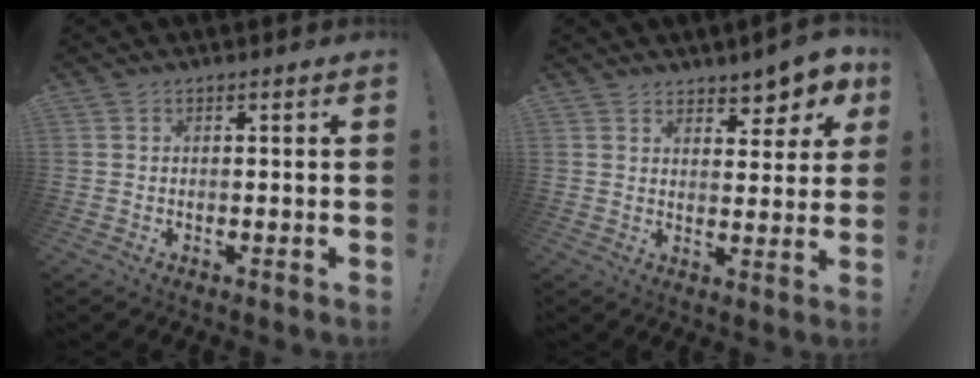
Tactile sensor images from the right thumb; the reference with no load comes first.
{"total": 6.4, "force": [5.3, 2.8, 2.3], "torque": [-0.015, -0.047, 0.093]}